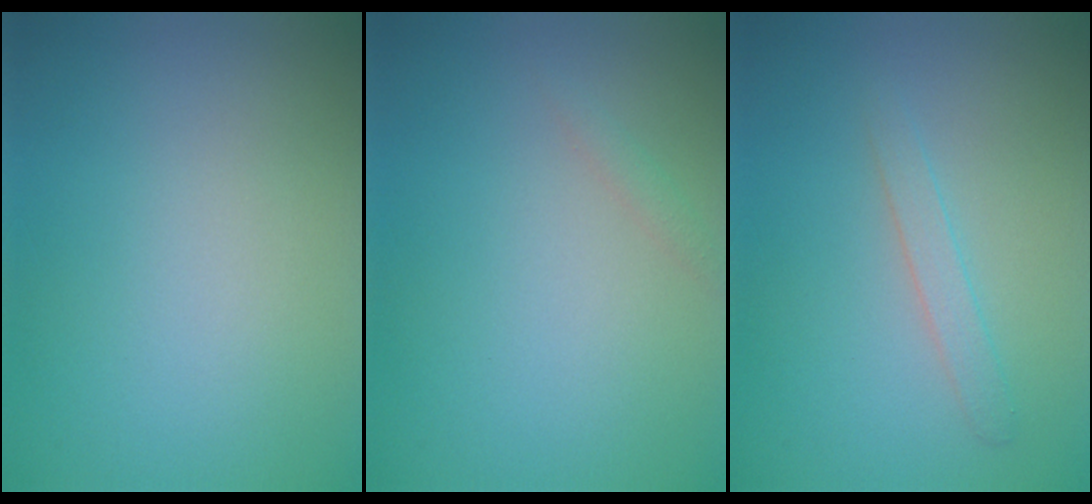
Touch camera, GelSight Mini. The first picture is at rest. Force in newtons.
{"total": 0.7, "press": 0.7, "slide": 0.1}
{"total": 1.4, "press": 1.4, "slide": 0.1}